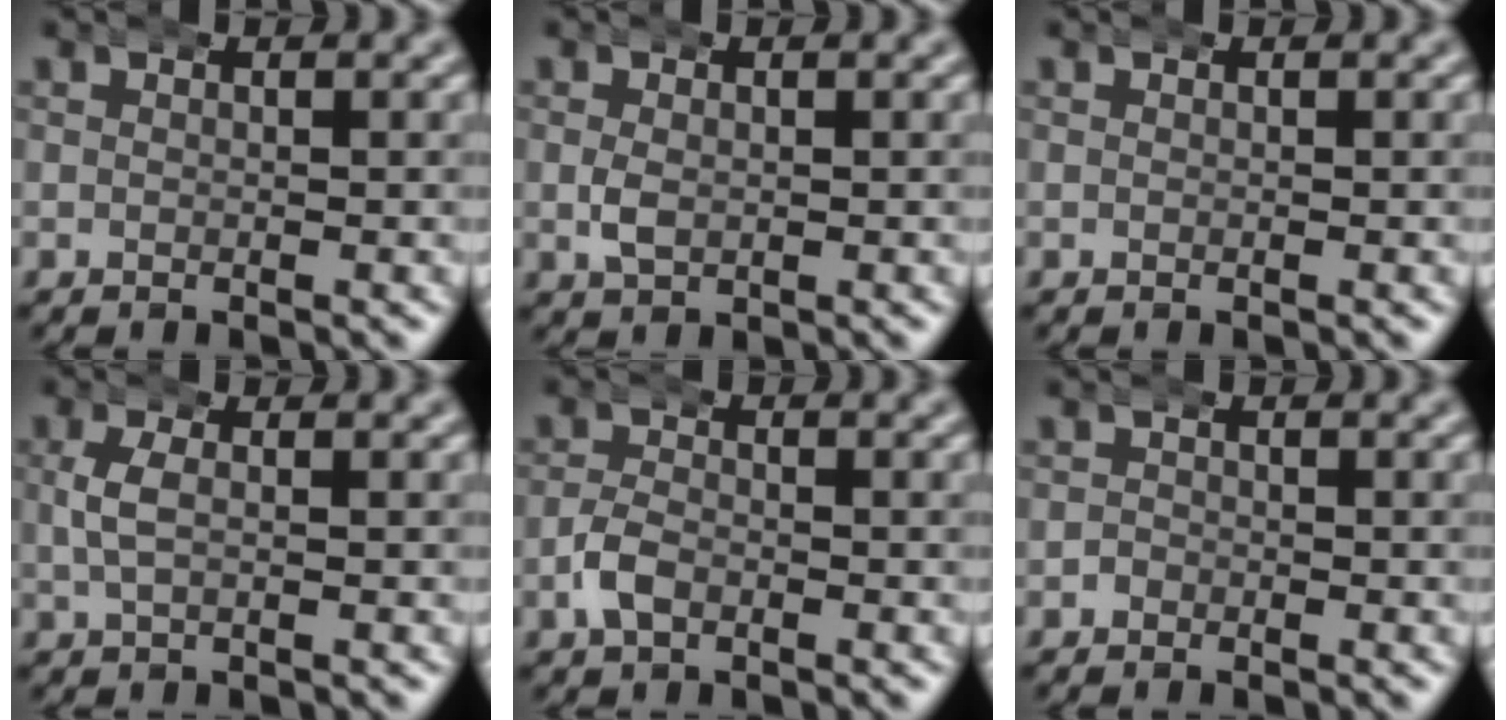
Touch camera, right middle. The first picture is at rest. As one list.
[{"total": 1.6, "force": [-0.2, 1.1, 1.2], "torque": [-0.034, -0.008, 0.007]}, {"total": 0.0}, {"total": 2.1, "force": [0.1, 1.0, 1.8], "torque": [-0.051, 0.000, 0.007]}, {"total": 2.2, "force": [-1.2, 1.3, 1.3], "torque": [-0.036, -0.002, -0.022]}, {"total": 0.8, "force": [-0.6, 0.5, 0.0], "torque": [-0.003, -0.003, -0.010]}]